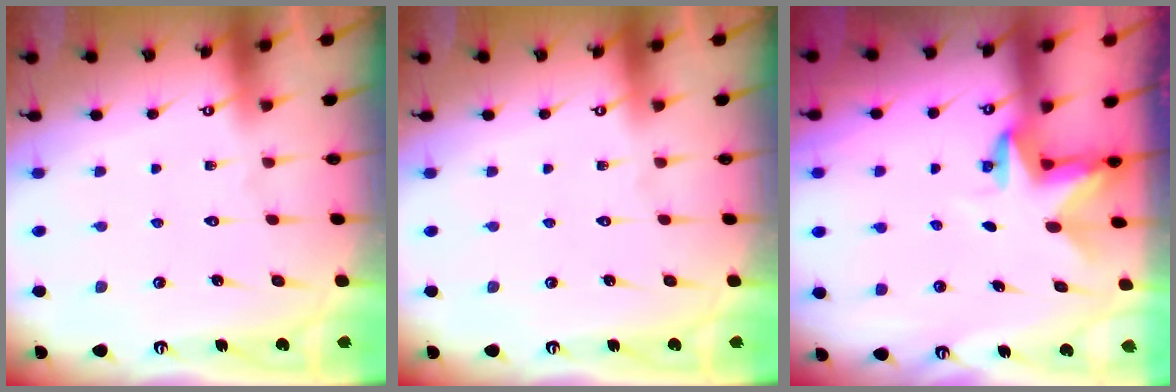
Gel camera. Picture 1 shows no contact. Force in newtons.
{"total": 0.0}
{"total": 3.0, "press": 3.0, "slide": 0.1}